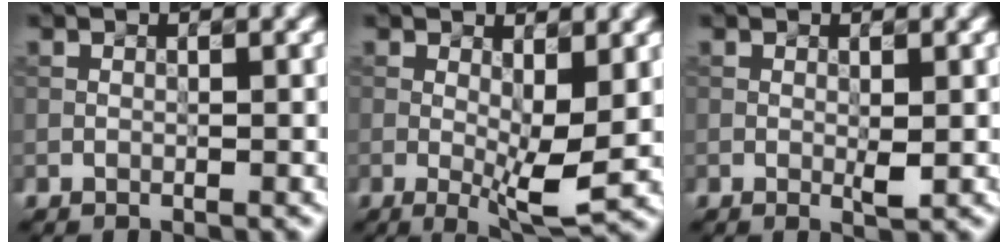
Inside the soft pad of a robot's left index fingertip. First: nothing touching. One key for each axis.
{"total": 5.2, "fx": 0.0, "fy": 1.1, "fz": 5.1, "tx": -0.083, "ty": -0.013, "tz": 0.007}
{"total": 1.0, "fx": 0.1, "fy": 0.0, "fz": 1.0, "tx": -0.022, "ty": -0.001, "tz": 0.004}